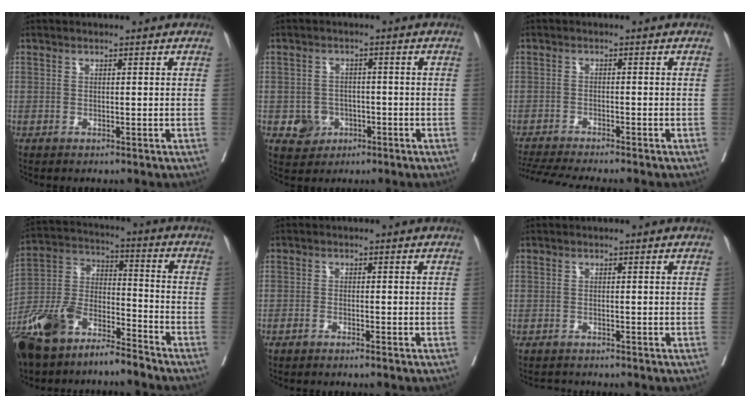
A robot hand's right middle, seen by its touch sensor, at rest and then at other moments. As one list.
[{"total": 4.0, "force": [-1.5, 3.6, 1.0], "torque": [-0.006, 0.009, -0.016]}, {"total": 9.5, "force": [-8.6, -0.2, 4.0], "torque": [-0.056, -0.014, -0.135]}, {"total": 15.1, "force": [-11.7, 4.8, 8.3], "torque": [-0.167, 0.008, -0.222]}, {"total": 1.4, "force": [-1.1, 0.1, 0.9], "torque": [-0.014, -0.001, -0.017]}, {"total": 1.3, "force": [-1.2, 0.3, -0.1], "torque": [-0.004, -0.007, -0.020]}]